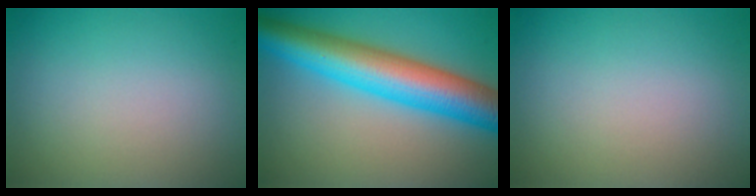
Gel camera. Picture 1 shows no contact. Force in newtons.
{"total": 10.1, "press": 10.1, "slide": 0.1}
{"total": 0.0}